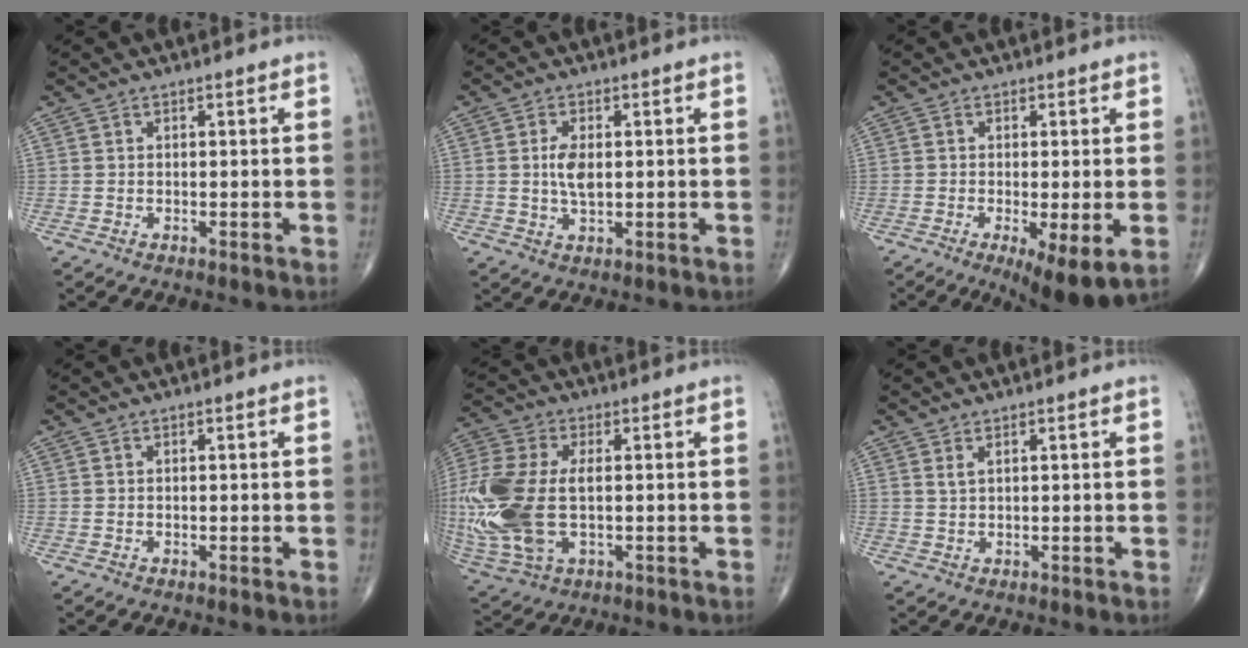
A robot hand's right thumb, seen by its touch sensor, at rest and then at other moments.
{"total": 4.6, "force": [0.4, 2.2, 4.0], "torque": [-0.080, -0.004, 0.009]}
{"total": 8.9, "force": [-3.0, 2.2, 8.1], "torque": [-0.129, -0.023, -0.045]}
{"total": 0.0}
{"total": 22.2, "force": [-1.1, 12.5, 18.3], "torque": [-0.472, -0.010, -0.007]}
{"total": 1.1, "force": [0.7, 0.3, 0.8], "torque": [-0.018, 0.002, 0.016]}